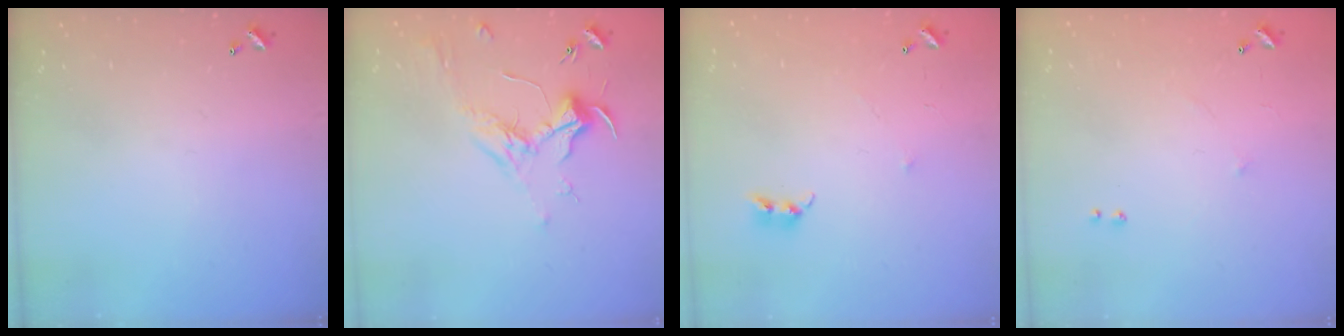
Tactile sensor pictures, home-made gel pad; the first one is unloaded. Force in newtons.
{"total": 1.8, "press": 1.6, "slide": 0.7}
{"total": 6.4, "press": 6.4, "slide": 0.6}
{"total": 6.1, "press": 6.0, "slide": 0.8}